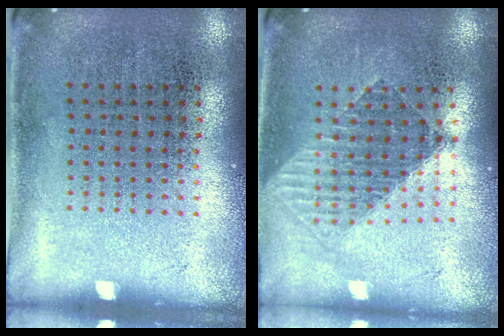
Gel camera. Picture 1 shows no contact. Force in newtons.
{"total": 1.5, "press": 1.2, "slide": 0.8}